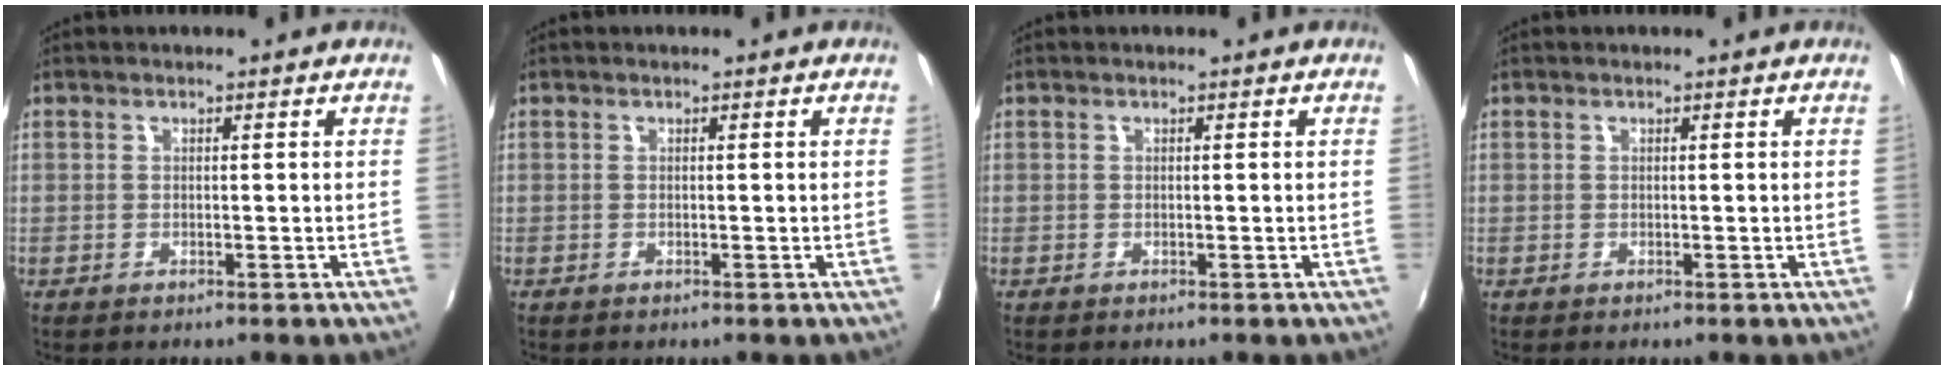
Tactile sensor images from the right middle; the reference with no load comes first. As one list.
[{"total": 0.0}, {"total": 0.0}, {"total": 0.0}]